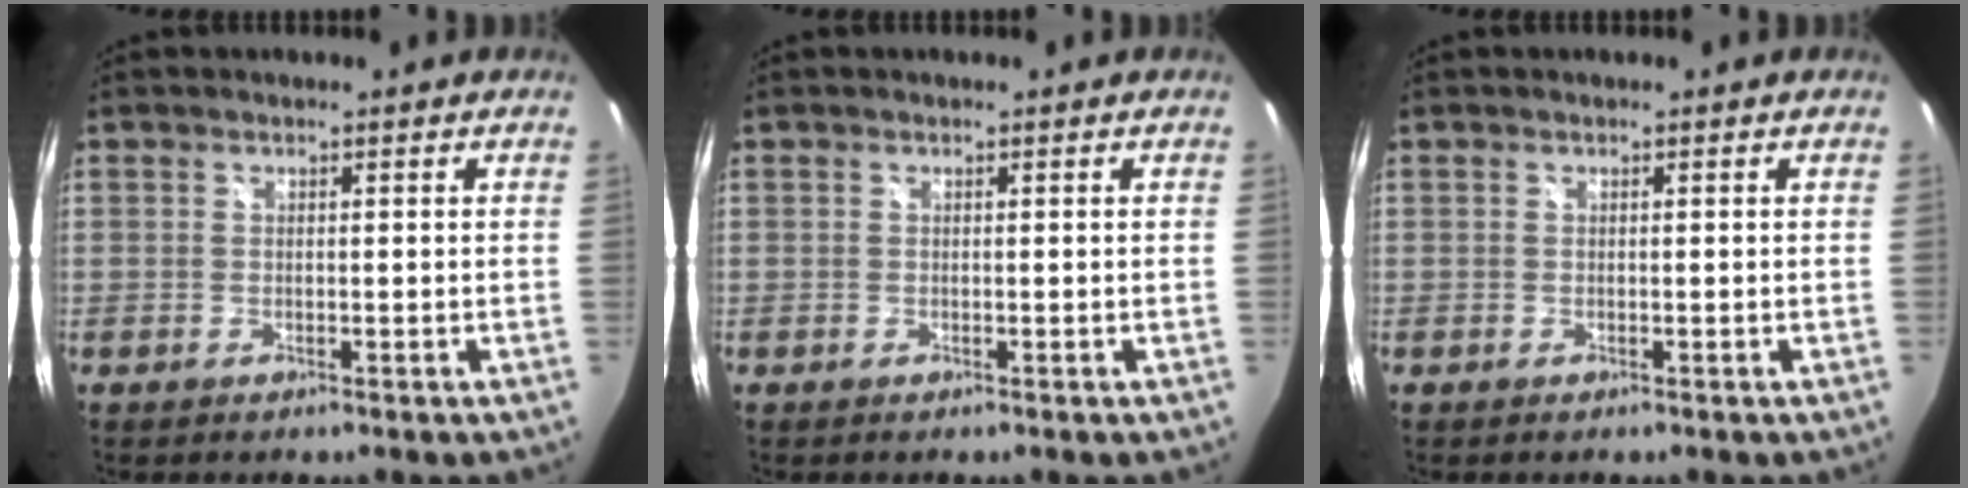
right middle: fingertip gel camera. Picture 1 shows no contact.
{"total": 0.0}
{"total": 0.0}